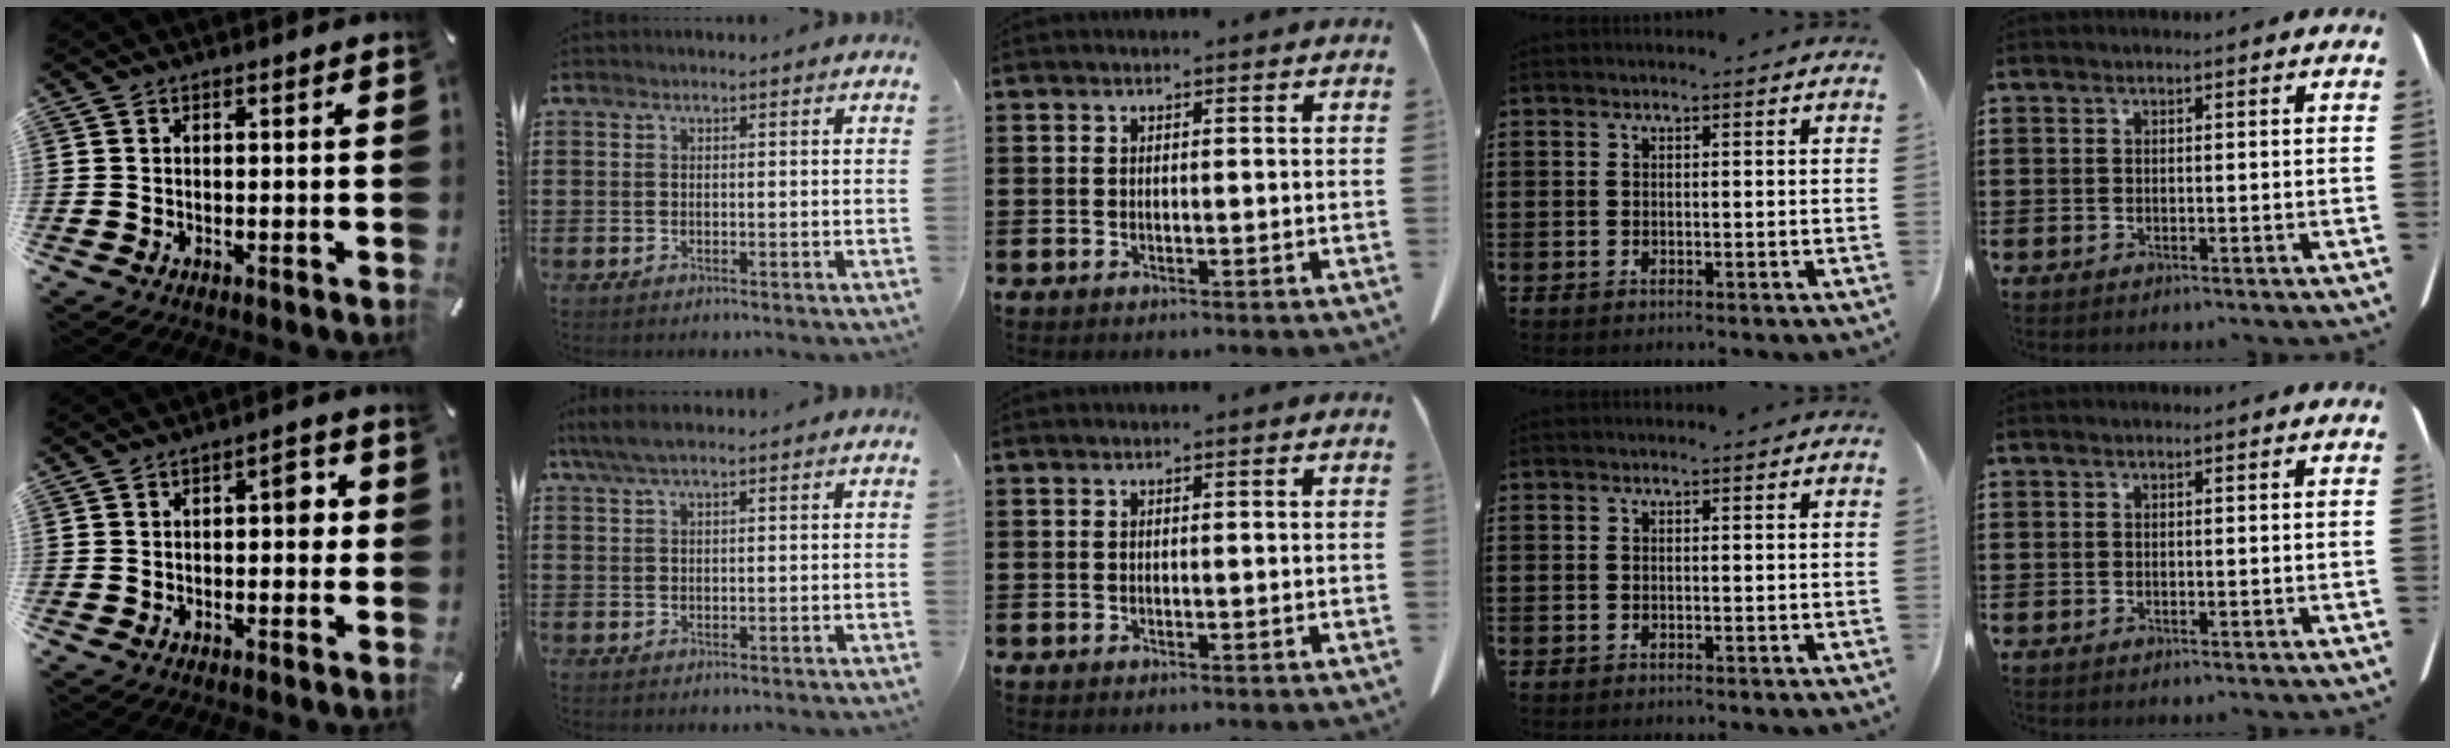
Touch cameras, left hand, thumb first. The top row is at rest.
{"thumb": {"total": 4.2, "force": [-0.1, 2.2, 3.5], "torque": [-0.045, 0.006, -0.011]}, "index": {"total": 3.7, "force": [2.4, 0.7, 2.7], "torque": [-0.057, 0.004, 0.046]}}